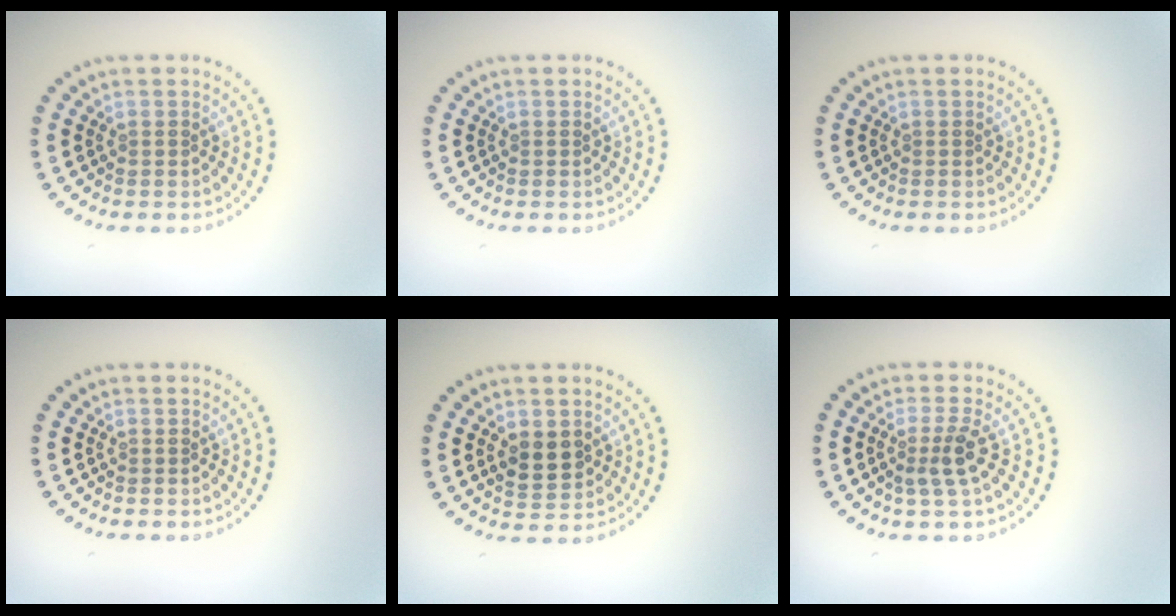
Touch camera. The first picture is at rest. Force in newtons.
{"total": 0.0}
{"total": 0.0}
{"total": 0.0}
{"total": 2.6, "press": 2.6, "slide": 0.5}
{"total": 2.4, "press": 1.8, "slide": 1.5}